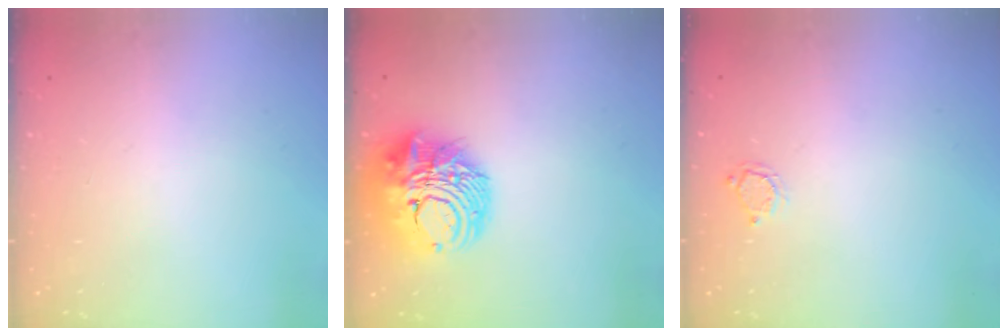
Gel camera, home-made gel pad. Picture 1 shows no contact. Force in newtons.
{"total": 14.2, "press": 14.1, "slide": 1.8}
{"total": 3.3, "press": 3.2, "slide": 0.3}